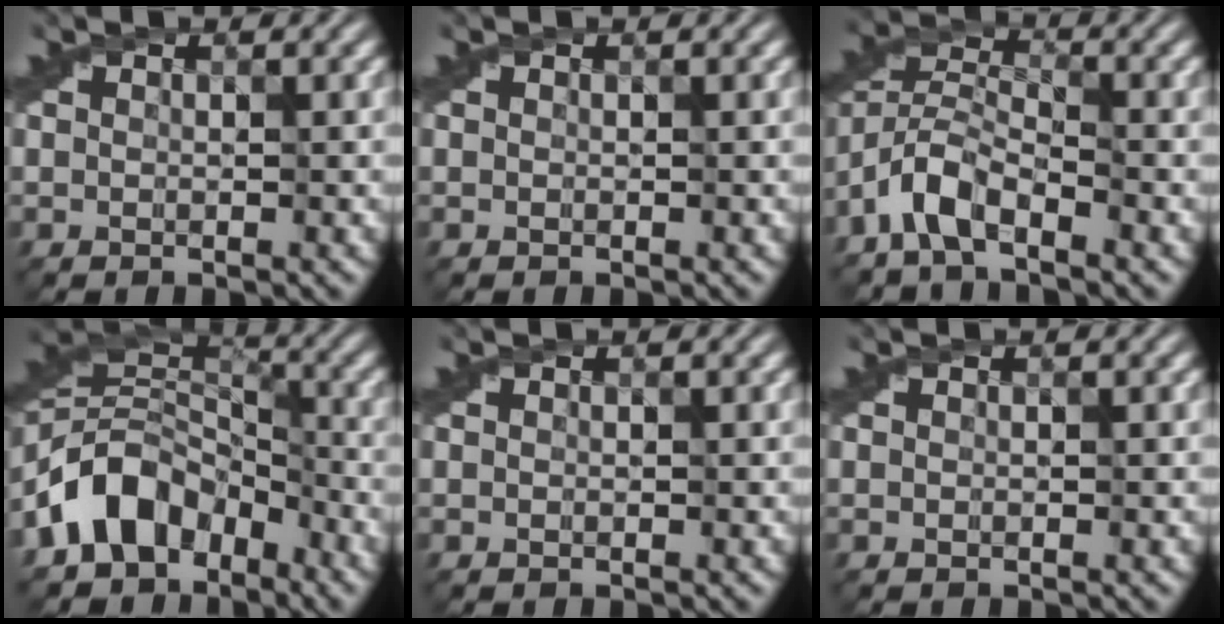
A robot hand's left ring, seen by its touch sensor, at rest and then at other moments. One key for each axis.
{"total": 0.0}
{"total": 4.5, "fx": -3.7, "fy": 1.1, "fz": 2.4, "tx": -0.043, "ty": 0.006, "tz": -0.087}
{"total": 8.2, "fx": -5.4, "fy": 5.3, "fz": 3.4, "tx": -0.039, "ty": 0.005, "tz": -0.120}
{"total": 0.0}
{"total": 0.0}